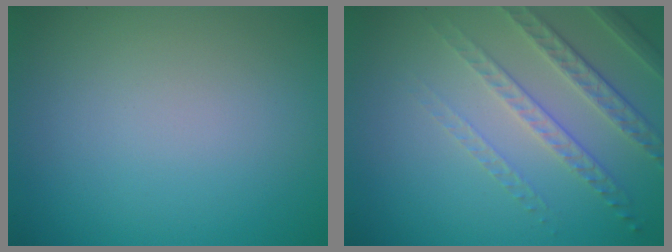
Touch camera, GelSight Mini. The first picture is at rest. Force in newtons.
{"total": 5.0, "press": 3.2, "slide": 3.9}